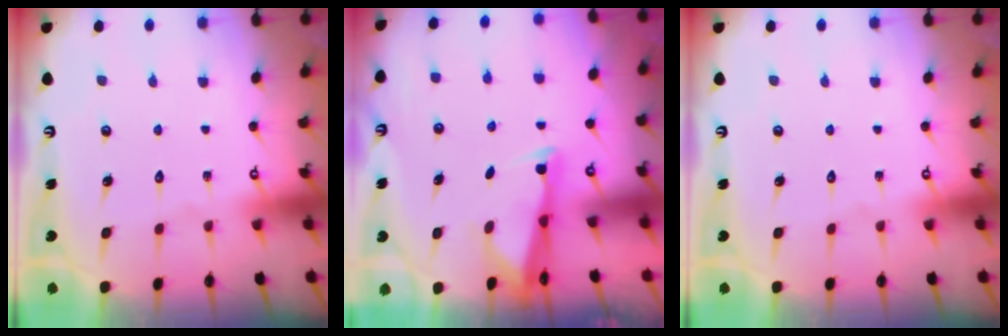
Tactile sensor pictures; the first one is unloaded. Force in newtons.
{"total": 2.7, "press": 2.6, "slide": 0.8}
{"total": 0.0}